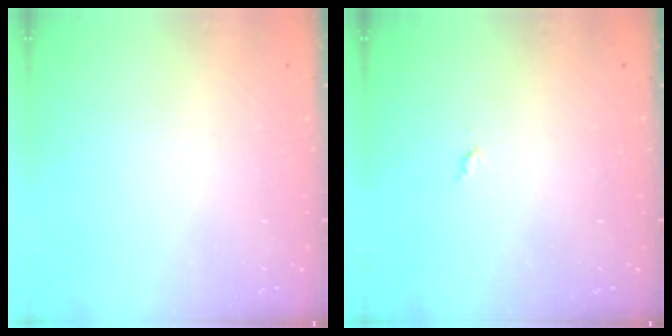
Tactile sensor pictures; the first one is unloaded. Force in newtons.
{"total": 3.9, "press": 3.9, "slide": 0.4}